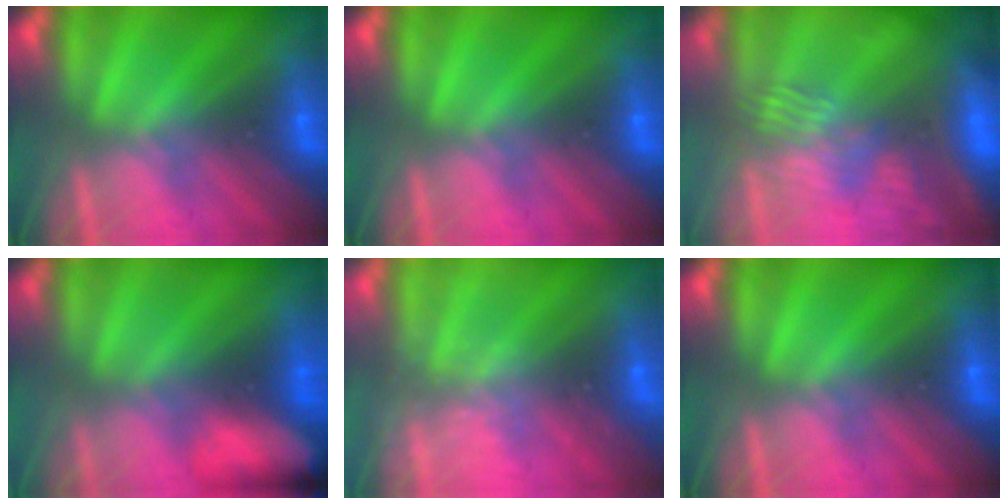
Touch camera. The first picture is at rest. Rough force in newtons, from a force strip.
{"total": 0.0}
{"total": 7.6}
{"total": 8.3}
{"total": 2.2}
{"total": 0.0}